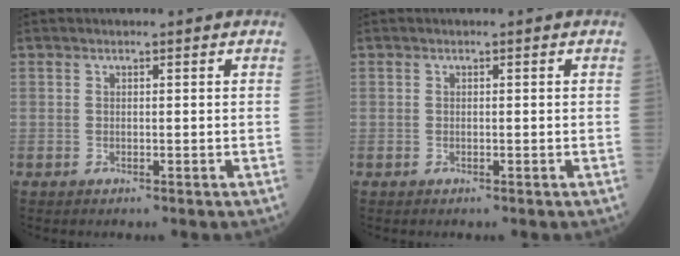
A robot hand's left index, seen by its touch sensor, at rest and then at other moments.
{"total": 0.0}